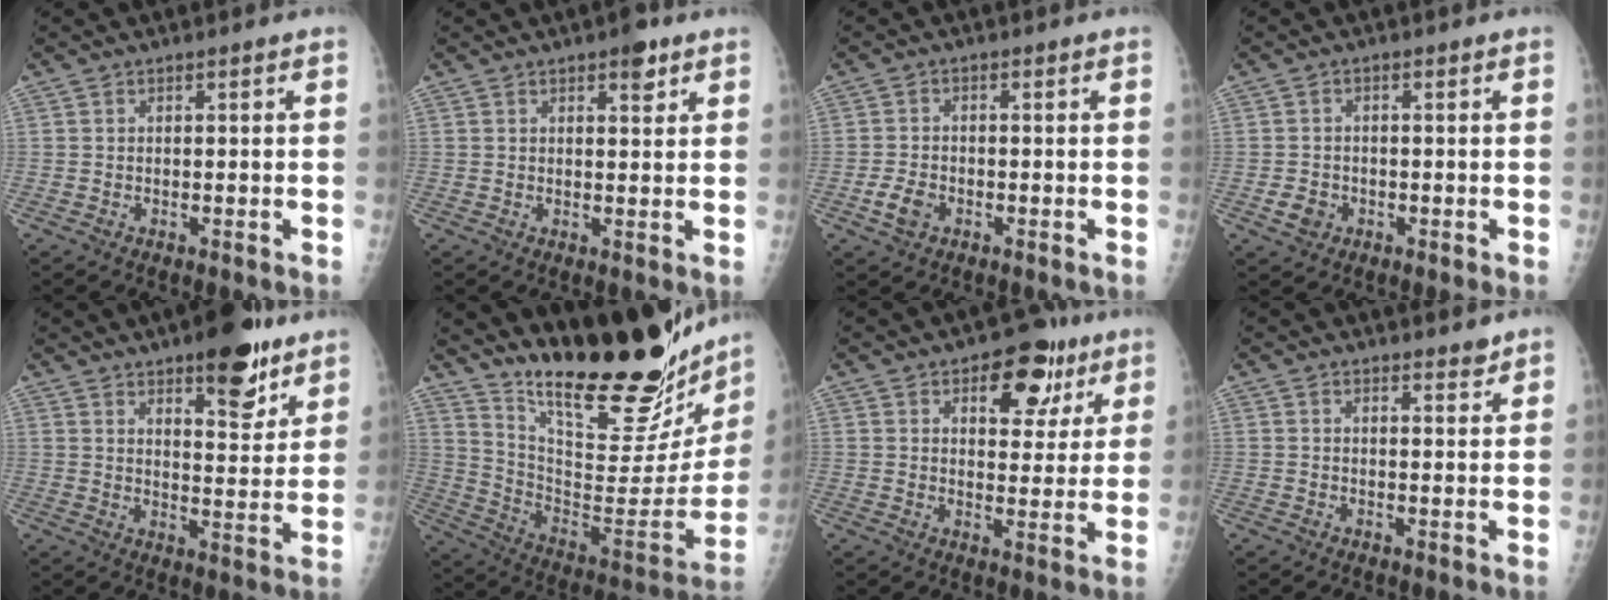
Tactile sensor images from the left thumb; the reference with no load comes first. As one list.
[{"total": 3.6, "force": [2.2, 1.5, 2.4], "torque": [-0.020, -0.009, 0.028]}, {"total": 3.8, "force": [-1.5, 2.7, 2.2], "torque": [-0.040, 0.004, -0.027]}, {"total": 3.0, "force": [-1.0, 2.6, 1.3], "torque": [-0.015, 0.003, -0.014]}, {"total": 12.8, "force": [8.4, 4.6, 8.5], "torque": [-0.080, -0.049, 0.119]}, {"total": 32.1, "force": [25.9, 7.0, 17.6], "torque": [-0.251, -0.168, 0.380]}, {"total": 11.2, "force": [6.0, 6.5, 7.0], "torque": [-0.045, -0.022, 0.079]}, {"total": 2.3, "force": [2.1, 0.6, 0.7], "torque": [0.002, -0.017, 0.028]}]